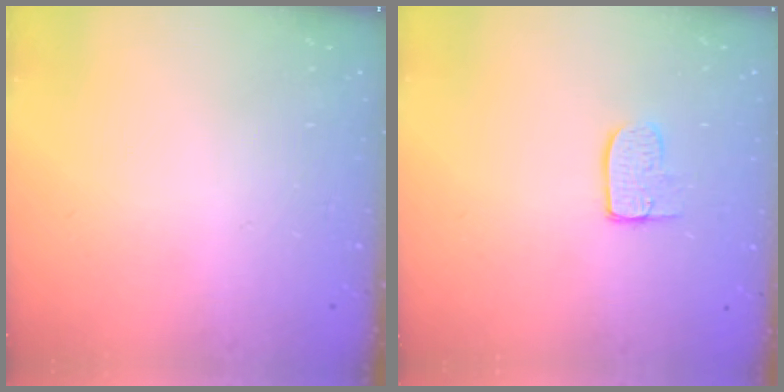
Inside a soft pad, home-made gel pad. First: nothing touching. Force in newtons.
{"total": 6.7, "press": 6.7, "slide": 0.4}